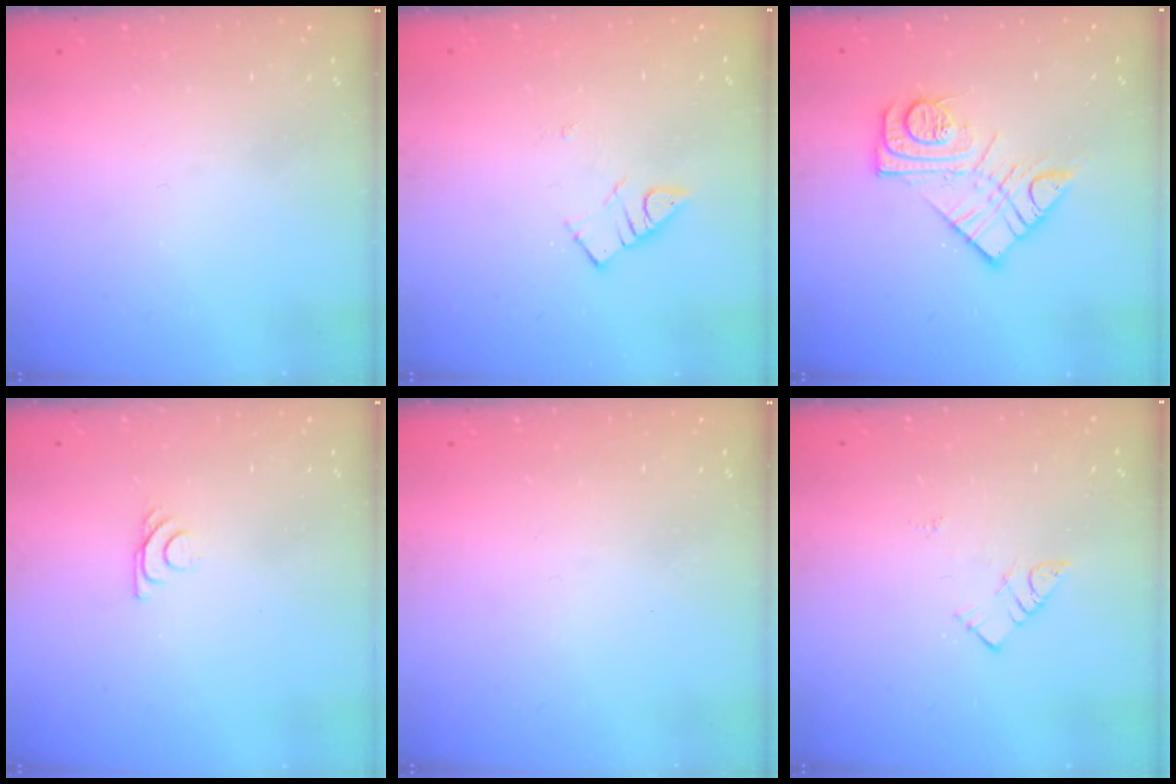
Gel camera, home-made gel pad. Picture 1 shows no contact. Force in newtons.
{"total": 2.8, "press": 2.7, "slide": 0.3}
{"total": 12.3, "press": 12.2, "slide": 0.8}
{"total": 6.2, "press": 6.2, "slide": 0.8}
{"total": 0.0}
{"total": 5.6, "press": 5.6, "slide": 0.1}